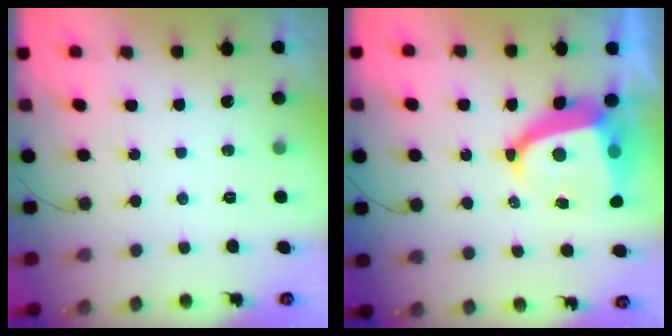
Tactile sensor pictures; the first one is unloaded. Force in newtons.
{"total": 11.0, "press": 10.9, "slide": 1.8}